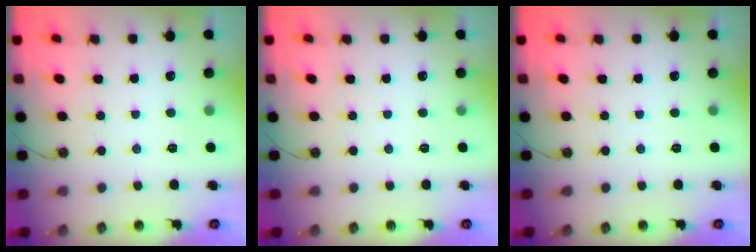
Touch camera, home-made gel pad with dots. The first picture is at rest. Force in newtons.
{"total": 0.0}
{"total": 0.0}